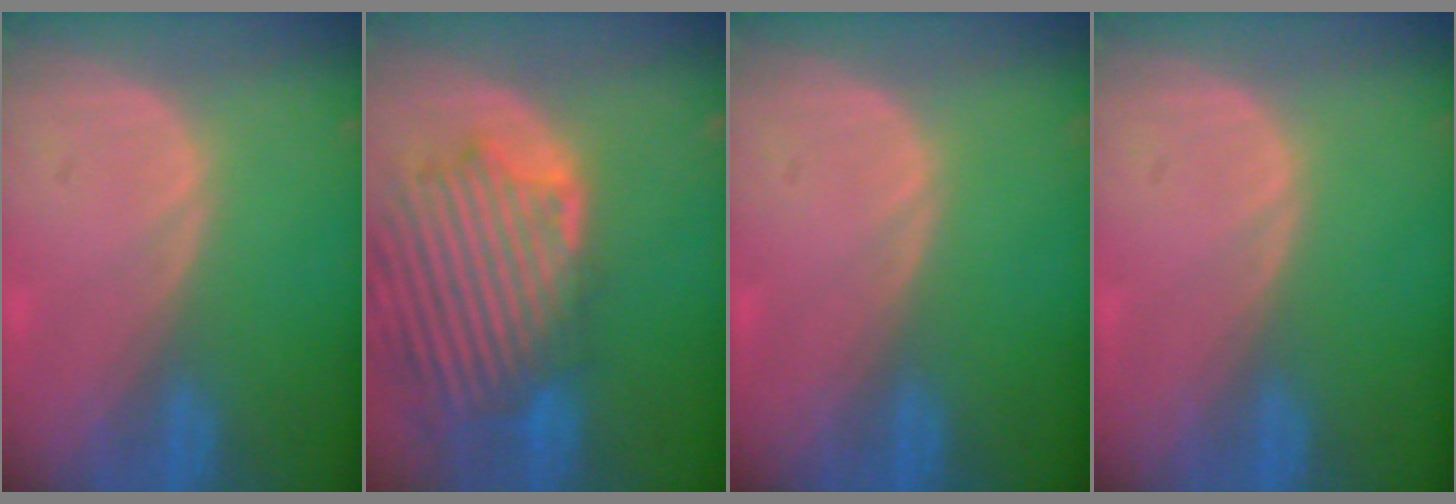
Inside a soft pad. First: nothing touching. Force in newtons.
{"total": 13.7, "press": 11.8, "slide": 6.9}
{"total": 0.0}
{"total": 0.0}